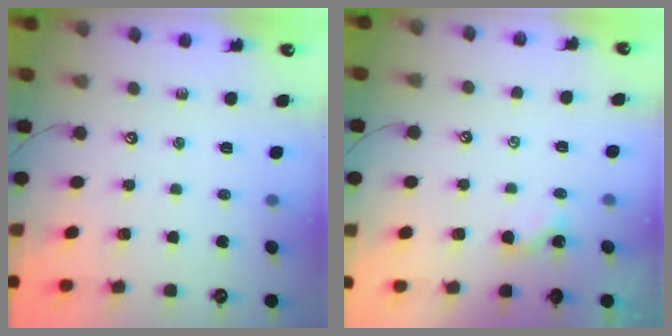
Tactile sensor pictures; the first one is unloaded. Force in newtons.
{"total": 3.2, "press": 3.2, "slide": 0.0}